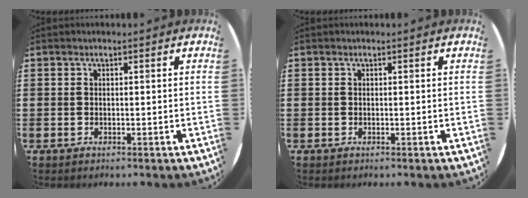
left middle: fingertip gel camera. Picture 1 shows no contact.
{"total": 0.0}